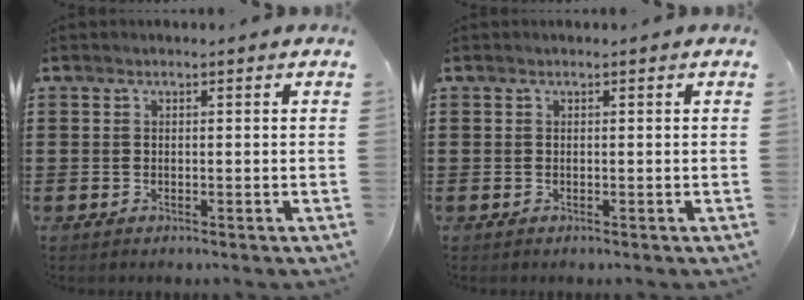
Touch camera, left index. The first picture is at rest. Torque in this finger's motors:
{"motor_torque": [-0.02, 0.03, 0.00, 0.00]}